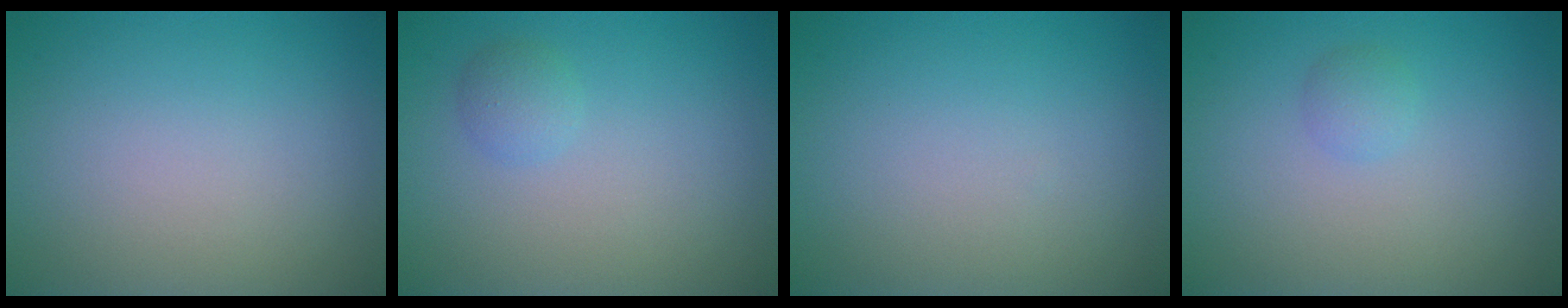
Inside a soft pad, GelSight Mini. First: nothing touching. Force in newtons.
{"total": 1.3, "press": 1.3, "slide": 0.1}
{"total": 0.0}
{"total": 1.1, "press": 1.1, "slide": 0.0}